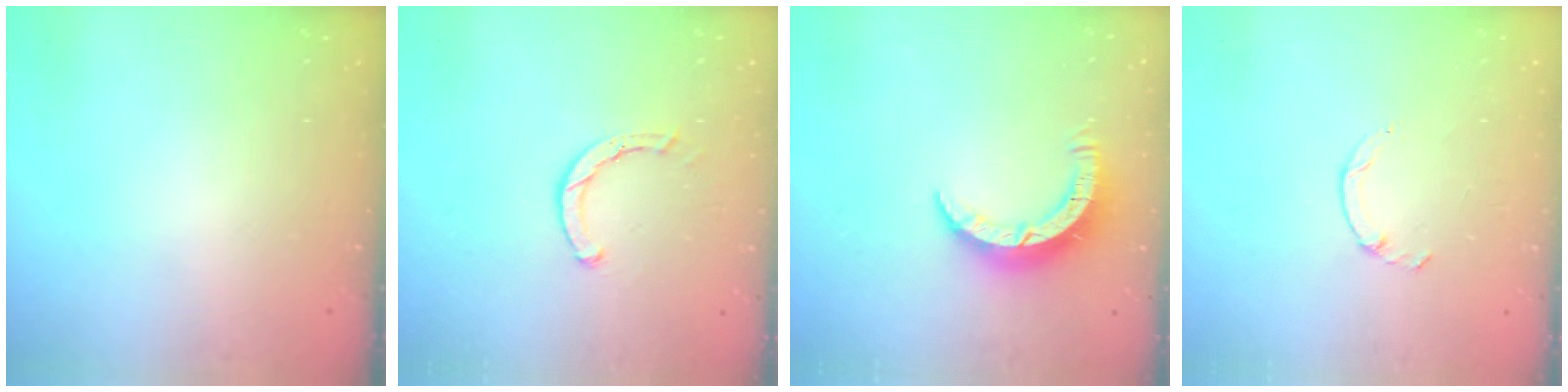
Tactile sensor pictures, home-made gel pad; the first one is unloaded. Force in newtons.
{"total": 1.6, "press": 1.6, "slide": 0.2}
{"total": 8.2, "press": 8.2, "slide": 0.2}
{"total": 1.3, "press": 1.2, "slide": 0.4}